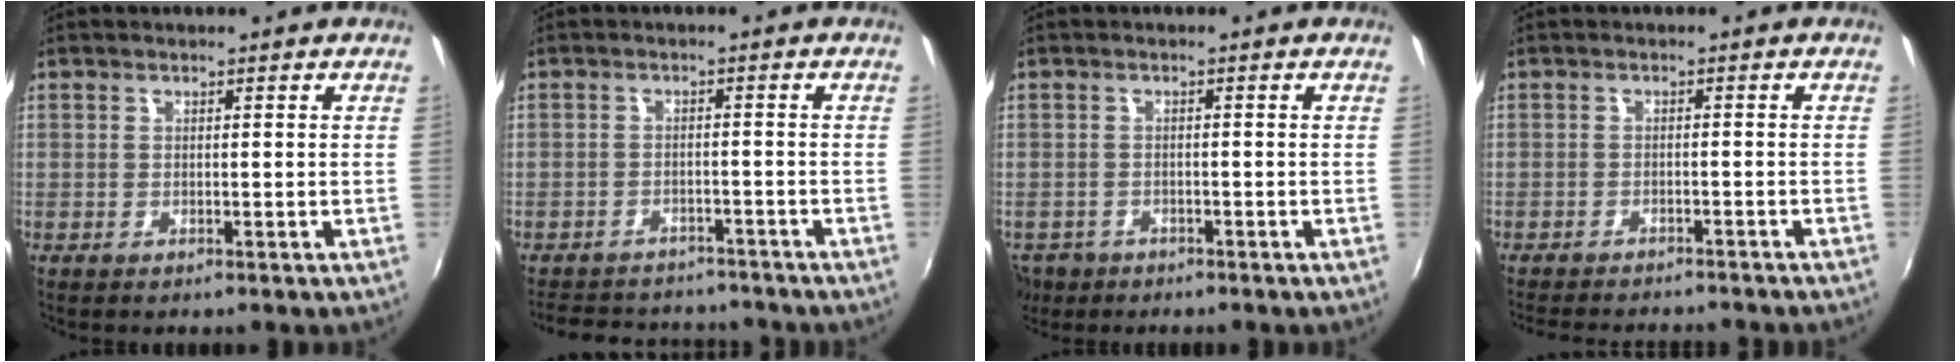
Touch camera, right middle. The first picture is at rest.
{"total": 12.3, "force": [-10.6, 4.9, 3.7], "torque": [-0.092, 0.017, -0.146]}
{"total": 5.4, "force": [-3.2, 3.9, 1.9], "torque": [-0.056, -0.011, -0.051]}
{"total": 10.3, "force": [-9.2, 1.9, 4.1], "torque": [-0.092, -0.019, -0.131]}